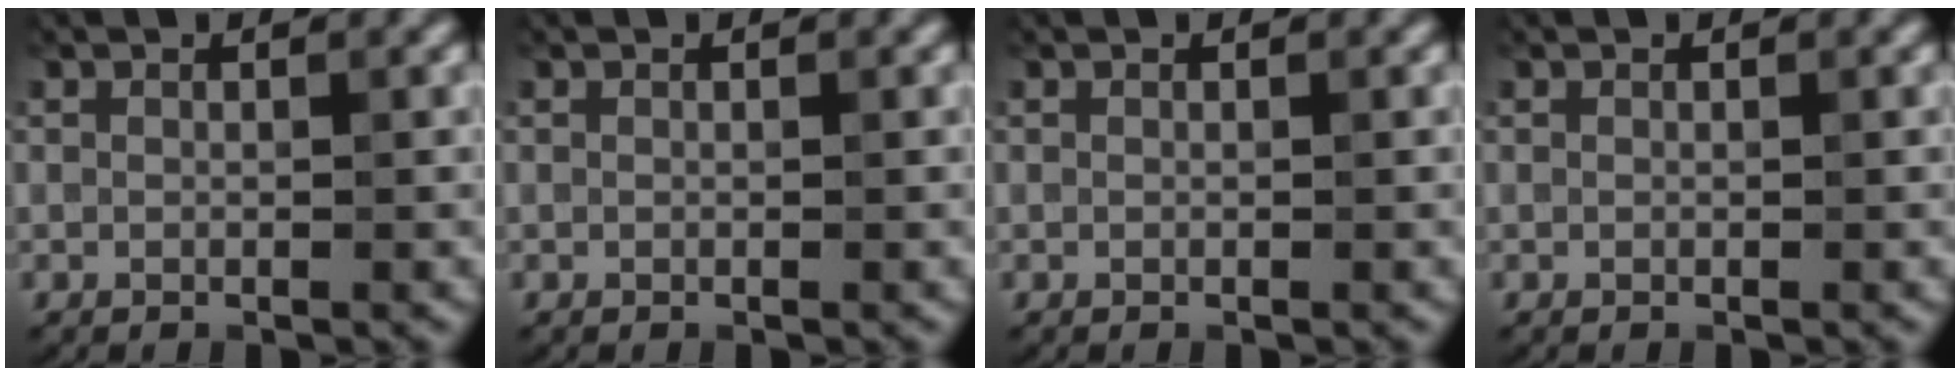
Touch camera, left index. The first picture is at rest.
{"total": 0.0}
{"total": 0.0}
{"total": 0.0}